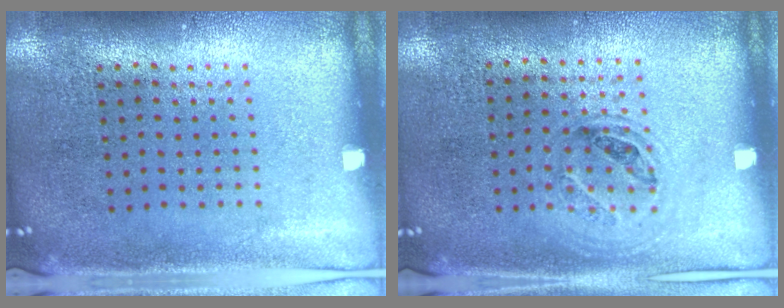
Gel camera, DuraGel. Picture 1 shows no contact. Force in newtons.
{"total": 1.0, "press": 0.9, "slide": 0.5}